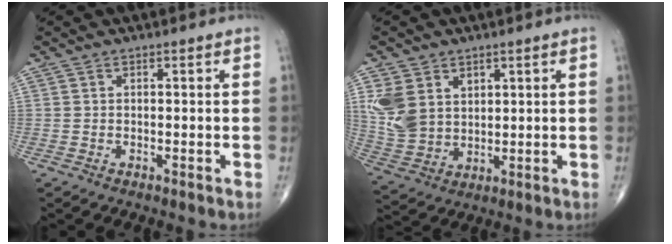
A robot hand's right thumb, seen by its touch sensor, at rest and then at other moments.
{"total": 9.7, "force": [3.4, 7.2, 5.5], "torque": [-0.100, -0.012, 0.084]}